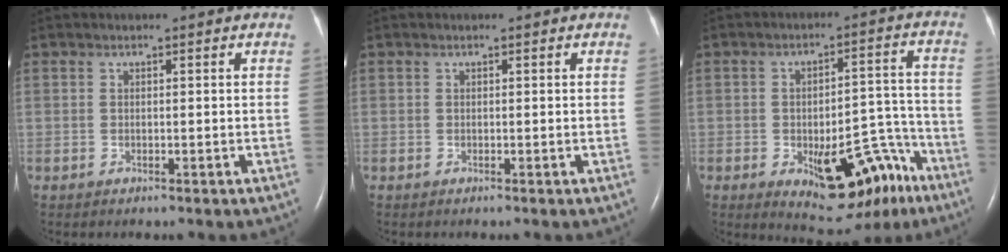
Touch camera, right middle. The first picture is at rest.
{"total": 0.0}
{"total": 13.7, "force": [-7.1, 5.6, 10.2], "torque": [-0.122, 0.023, -0.088]}